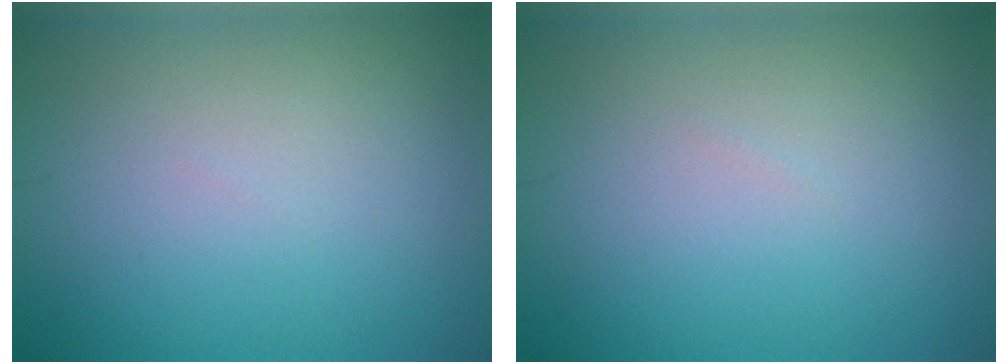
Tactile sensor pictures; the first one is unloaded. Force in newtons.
{"total": 0.0}